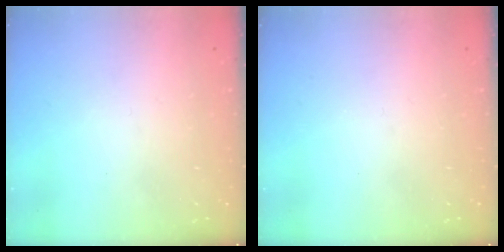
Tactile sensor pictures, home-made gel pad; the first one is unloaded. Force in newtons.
{"total": 0.0}